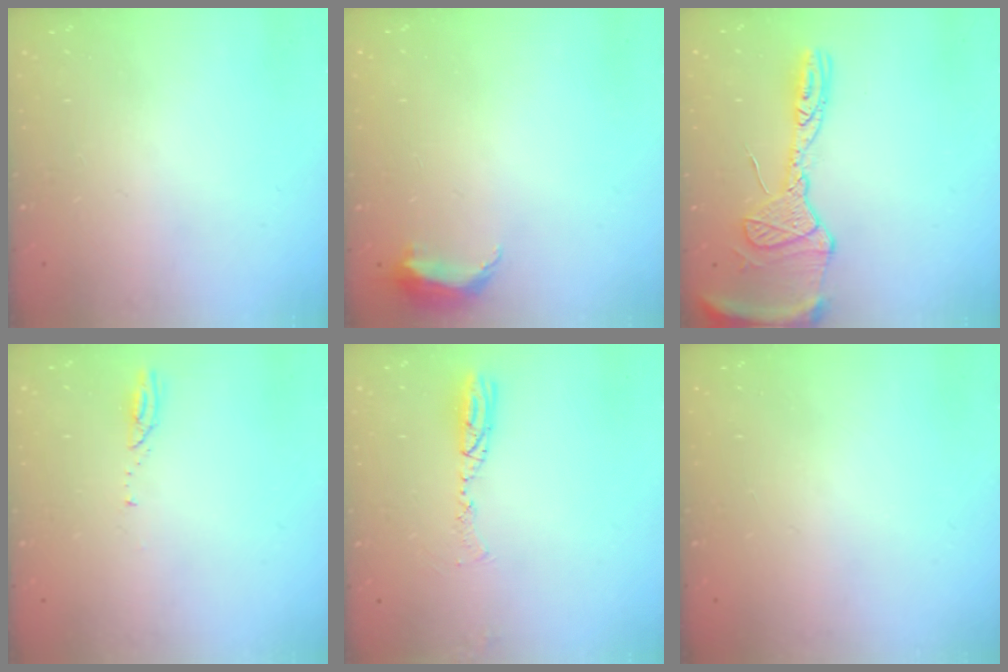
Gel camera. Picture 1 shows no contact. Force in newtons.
{"total": 6.3, "press": 6.2, "slide": 1.2}
{"total": 16.0, "press": 15.9, "slide": 1.6}
{"total": 4.4, "press": 4.3, "slide": 0.7}
{"total": 9.8, "press": 7.6, "slide": 6.3}
{"total": 0.0}